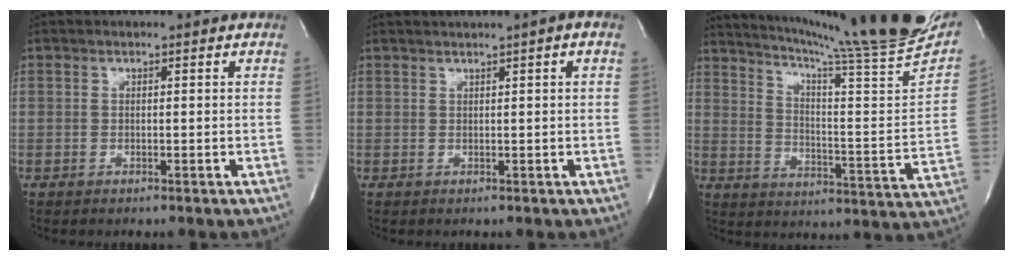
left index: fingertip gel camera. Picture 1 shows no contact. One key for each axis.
{"total": 3.2, "fx": 1.9, "fy": -0.3, "fz": 2.6, "tx": -0.043, "ty": 0.018, "tz": 0.031}
{"total": 26.7, "fx": 22.8, "fy": -0.7, "fz": 13.9, "tx": -0.219, "ty": -0.090, "tz": 0.302}